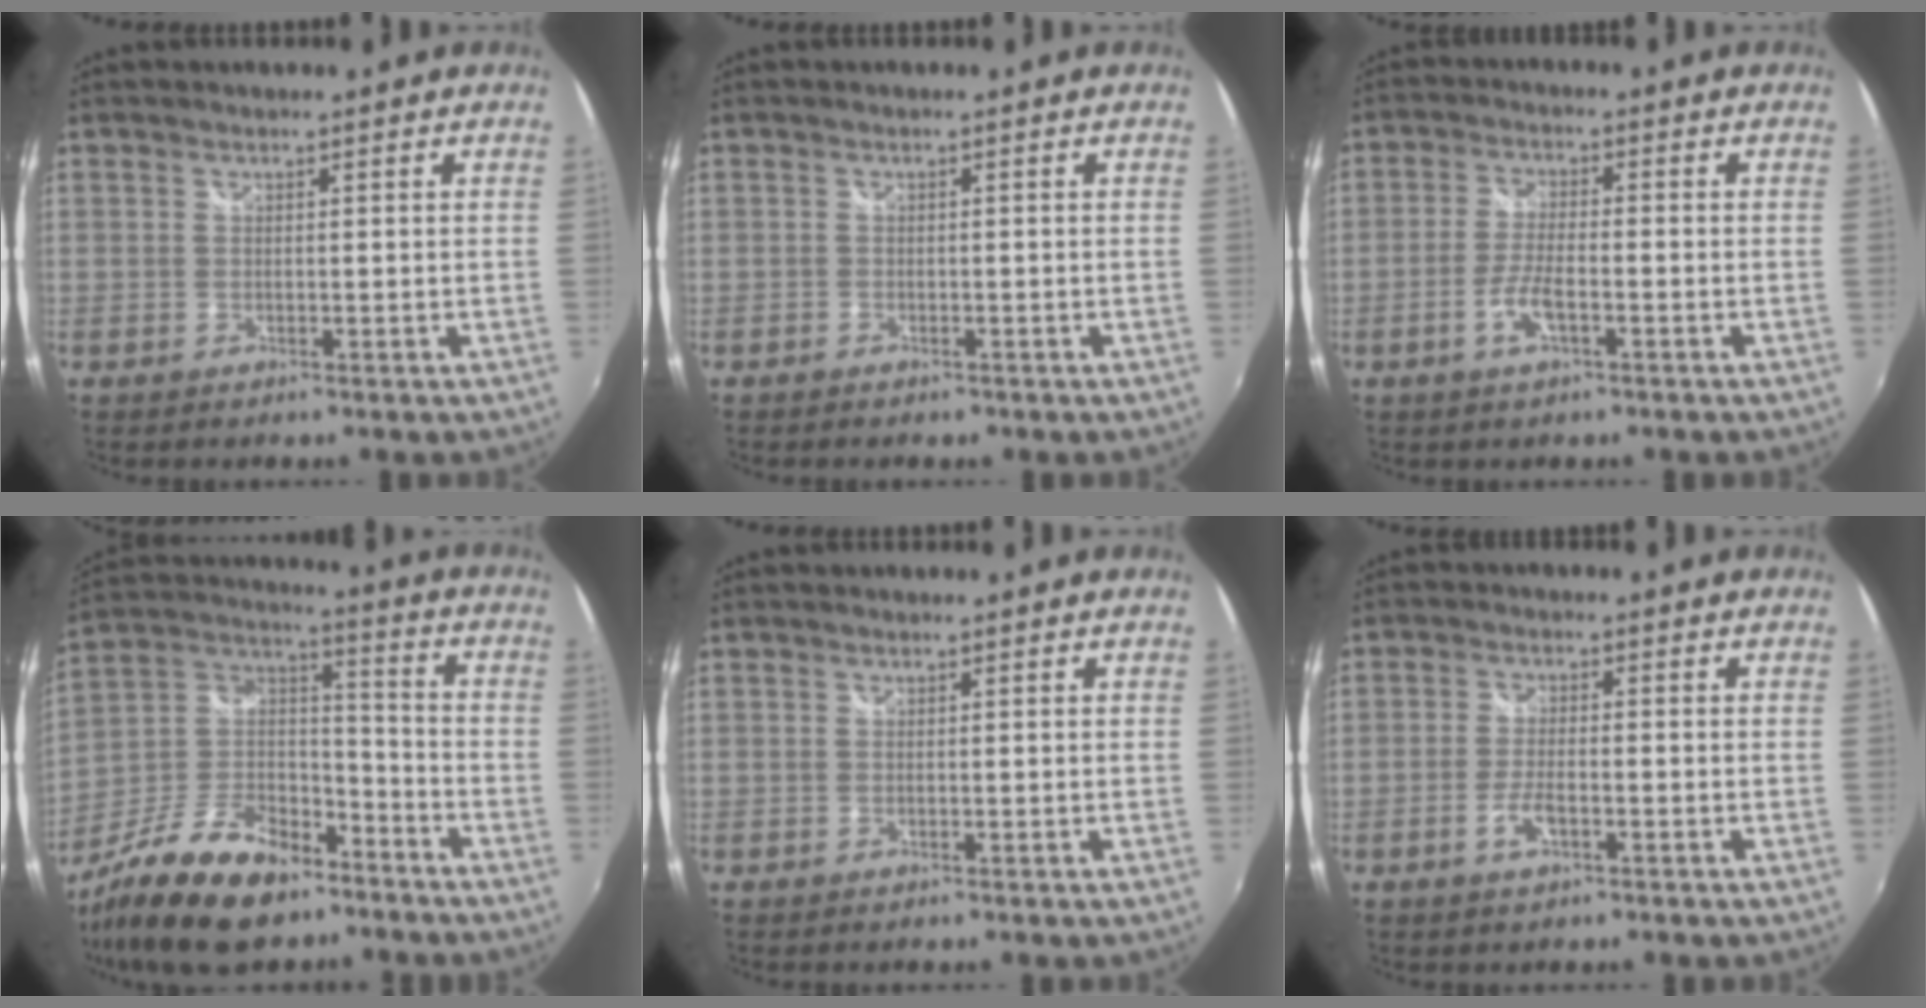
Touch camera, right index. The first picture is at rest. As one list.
[{"total": 1.6, "force": [-1.2, 0.9, 0.5], "torque": [-0.014, -0.006, -0.019]}, {"total": 5.3, "force": [-2.4, 1.4, 4.5], "torque": [-0.100, -0.001, -0.048]}, {"total": 21.8, "force": [-13.9, 11.1, 12.6], "torque": [-0.271, 0.008, -0.238]}, {"total": 0.0}, {"total": 3.9, "force": [-1.8, 1.3, 3.2], "torque": [-0.071, -0.001, -0.037]}]